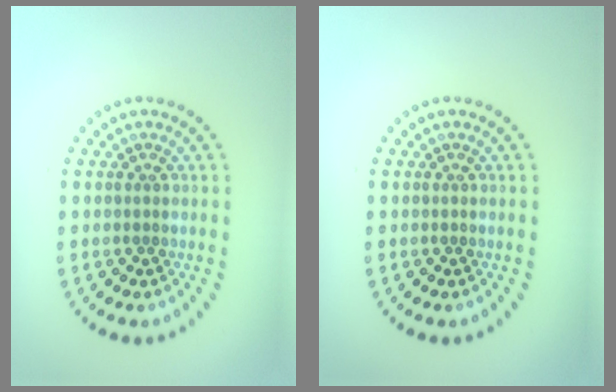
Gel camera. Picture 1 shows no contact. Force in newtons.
{"total": 0.0}